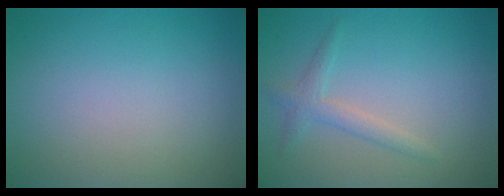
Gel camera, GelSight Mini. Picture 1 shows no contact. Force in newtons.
{"total": 1.9, "press": 1.9, "slide": 0.0}